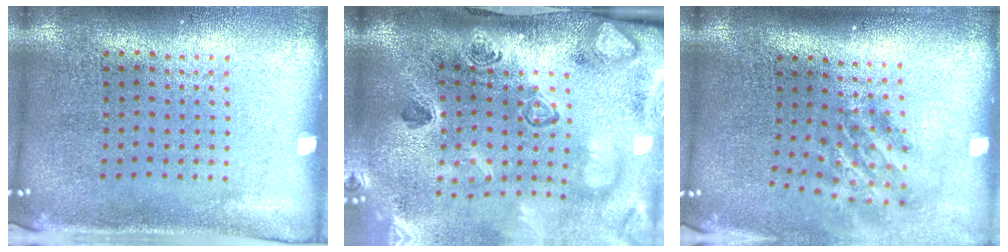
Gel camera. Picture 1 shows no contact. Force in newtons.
{"total": 4.6, "press": 3.1, "slide": 3.3}
{"total": 1.9, "press": 1.2, "slide": 1.4}